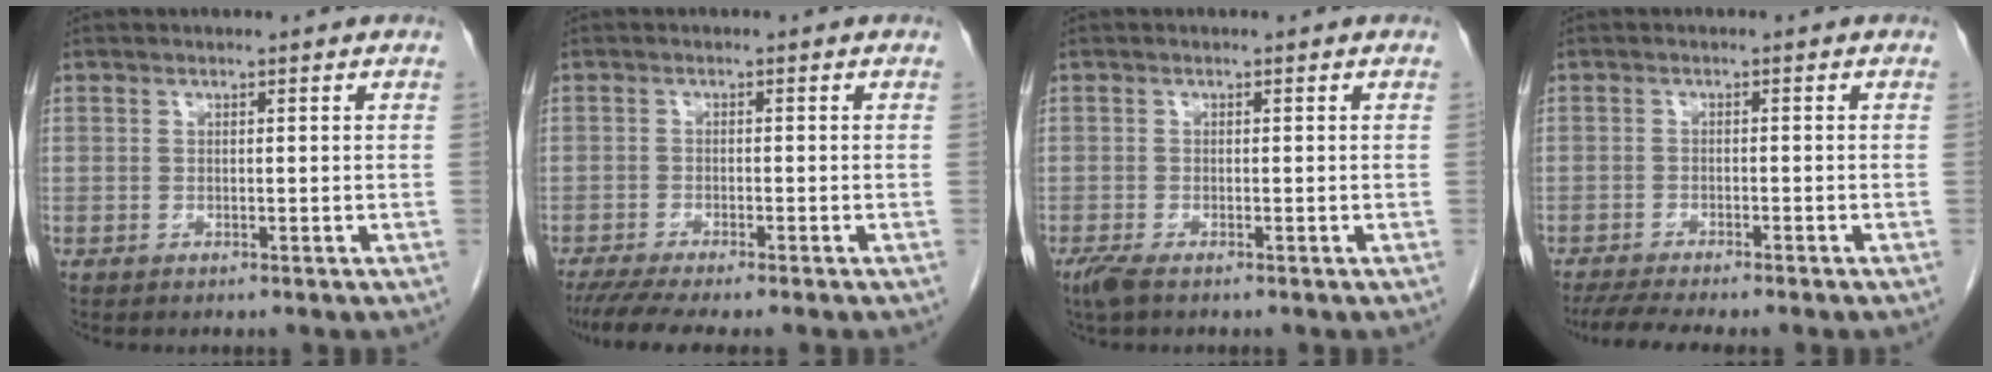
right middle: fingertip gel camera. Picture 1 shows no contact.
{"total": 6.5, "force": [-5.4, 0.1, 3.6], "torque": [-0.051, -0.014, -0.088]}
{"total": 2.3, "force": [-1.6, 0.5, 1.6], "torque": [-0.041, -0.009, -0.031]}
{"total": 6.9, "force": [-5.8, 0.3, 3.7], "torque": [-0.052, -0.012, -0.090]}